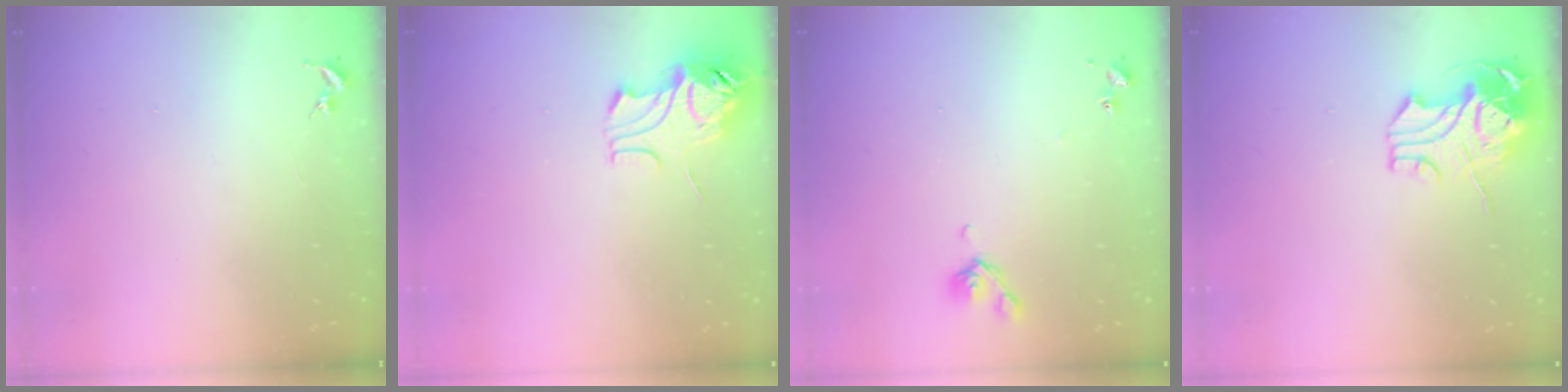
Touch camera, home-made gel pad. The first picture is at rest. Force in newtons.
{"total": 10.2, "press": 10.2, "slide": 1.2}
{"total": 7.1, "press": 7.0, "slide": 0.8}
{"total": 11.8, "press": 11.7, "slide": 2.1}